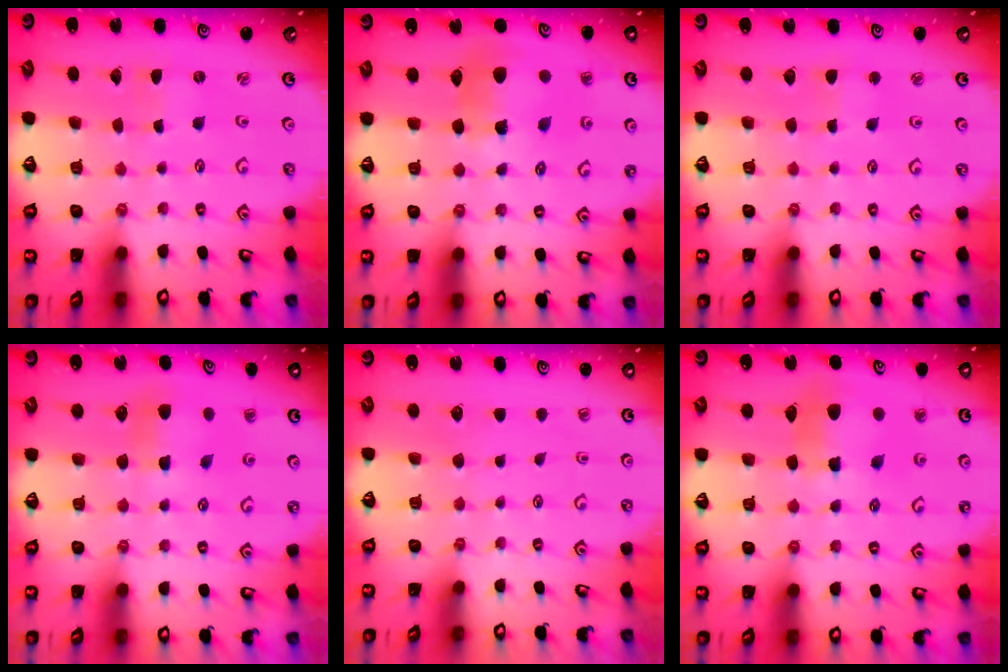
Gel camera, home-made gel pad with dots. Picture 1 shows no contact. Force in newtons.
{"total": 9.8, "press": 9.8, "slide": 1.0}
{"total": 2.5, "press": 2.5, "slide": 0.3}
{"total": 6.9, "press": 6.8, "slide": 0.6}
{"total": 0.0}
{"total": 8.9, "press": 8.8, "slide": 1.3}